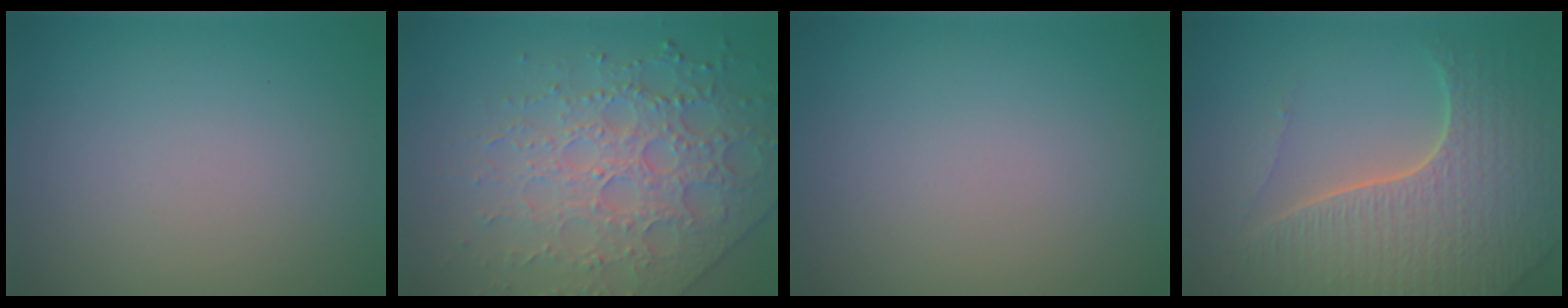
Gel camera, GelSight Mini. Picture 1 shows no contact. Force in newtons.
{"total": 6.6, "press": 5.4, "slide": 3.9}
{"total": 0.0}
{"total": 7.1, "press": 5.1, "slide": 5.0}